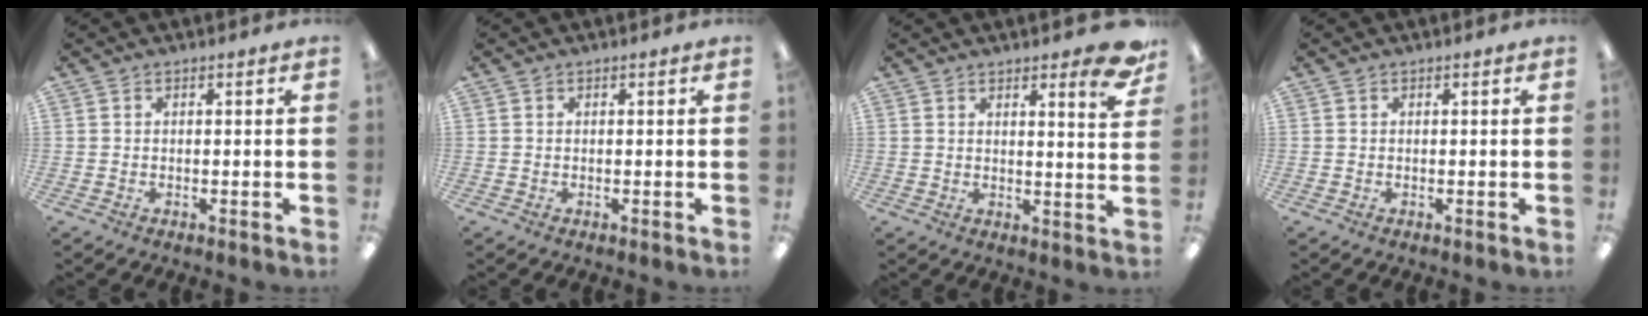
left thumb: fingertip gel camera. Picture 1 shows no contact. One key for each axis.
{"total": 0.0}
{"total": 7.8, "fx": 5.6, "fy": 1.5, "fz": 5.2, "tx": -0.058, "ty": -0.033, "tz": 0.088}
{"total": 0.0}